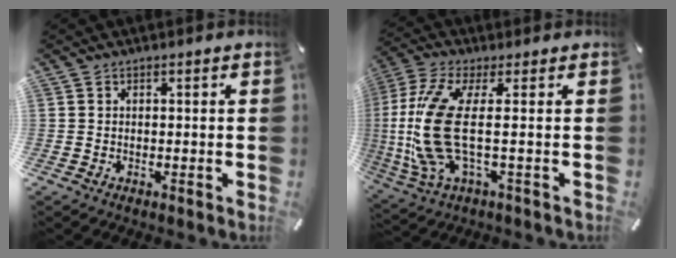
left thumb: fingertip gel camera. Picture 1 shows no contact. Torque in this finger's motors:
{"motor_torque": [2.33, 2.68, 2.61, 0.15, 0.64]}